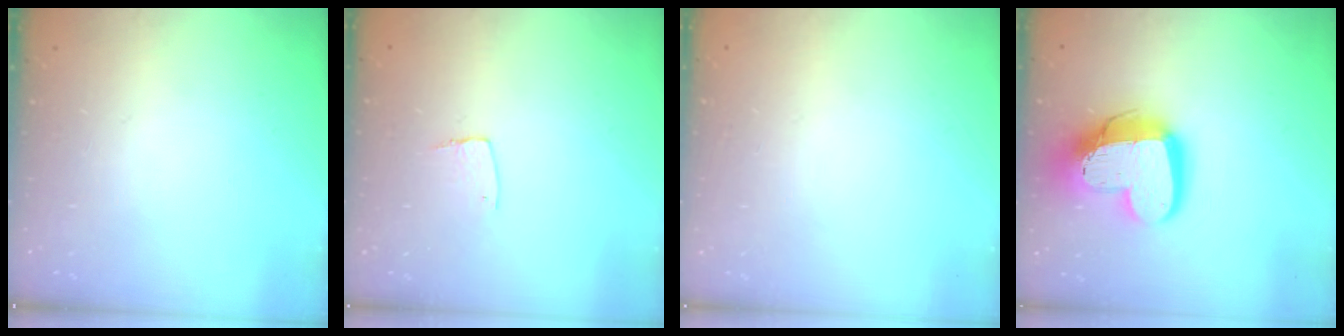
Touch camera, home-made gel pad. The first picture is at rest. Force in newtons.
{"total": 4.7, "press": 4.7, "slide": 0.4}
{"total": 0.0}
{"total": 17.3, "press": 17.3, "slide": 1.6}